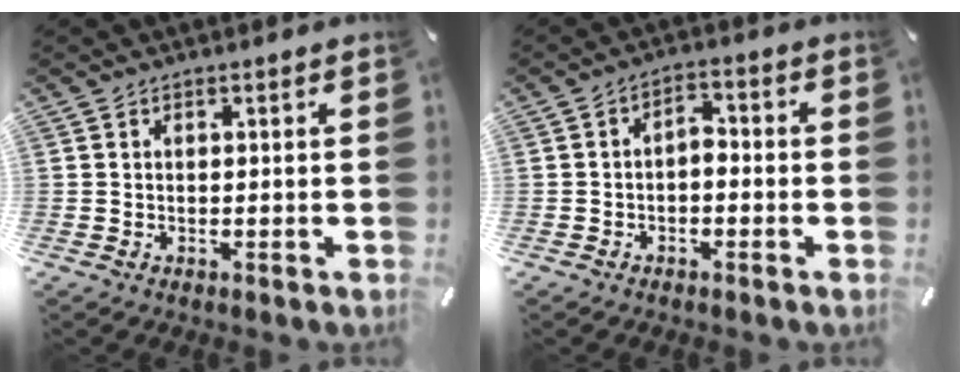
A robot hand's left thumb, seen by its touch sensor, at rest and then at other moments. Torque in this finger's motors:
{"motor_torque": [0.01, 0.02, 0.13, 0.34, 0.04]}